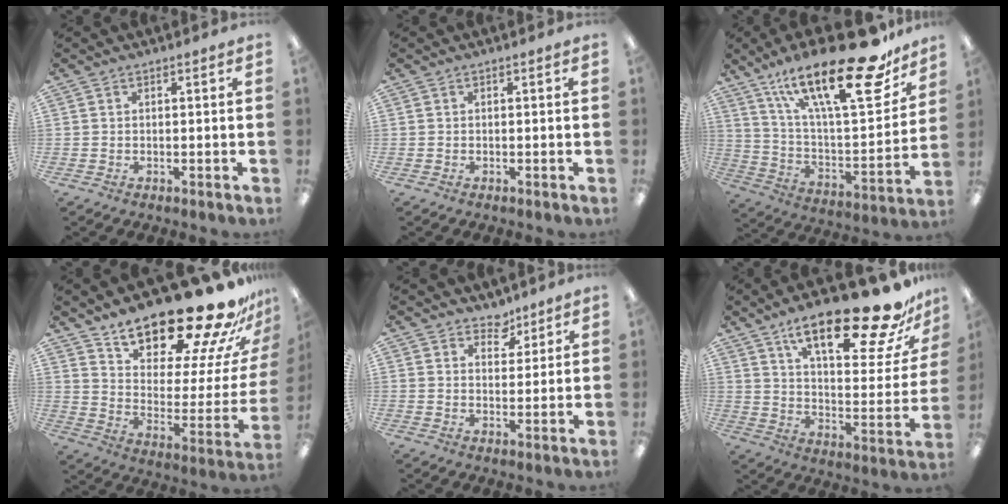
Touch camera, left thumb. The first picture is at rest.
{"total": 0.0}
{"total": 28.3, "force": [17.7, 8.5, 20.4], "torque": [-0.330, -0.106, 0.292]}
{"total": 27.1, "force": [21.4, 8.0, 14.6], "torque": [-0.201, -0.164, 0.355]}
{"total": 5.2, "force": [4.1, 2.9, 0.9], "torque": [0.000, -0.027, 0.071]}
{"total": 25.3, "force": [17.7, 7.0, 16.6], "torque": [-0.245, -0.117, 0.283]}